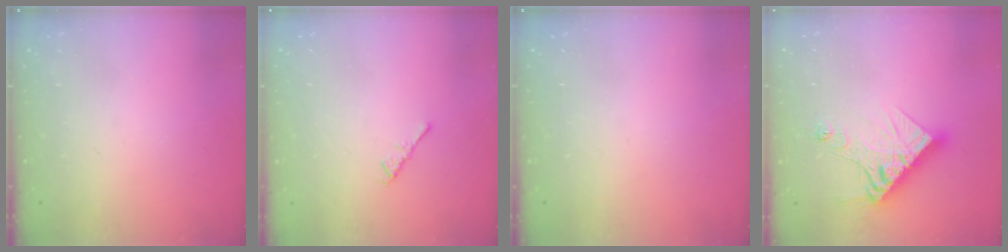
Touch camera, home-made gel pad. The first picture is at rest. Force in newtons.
{"total": 1.1, "press": 1.0, "slide": 0.4}
{"total": 0.0}
{"total": 13.3, "press": 13.2, "slide": 1.7}